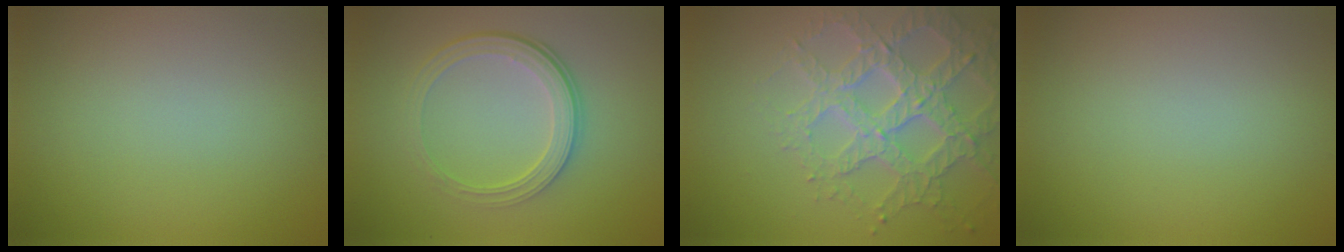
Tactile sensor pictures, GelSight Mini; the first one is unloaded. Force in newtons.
{"total": 4.2, "press": 2.9, "slide": 3.1}
{"total": 4.6, "press": 4.4, "slide": 1.4}
{"total": 0.0}